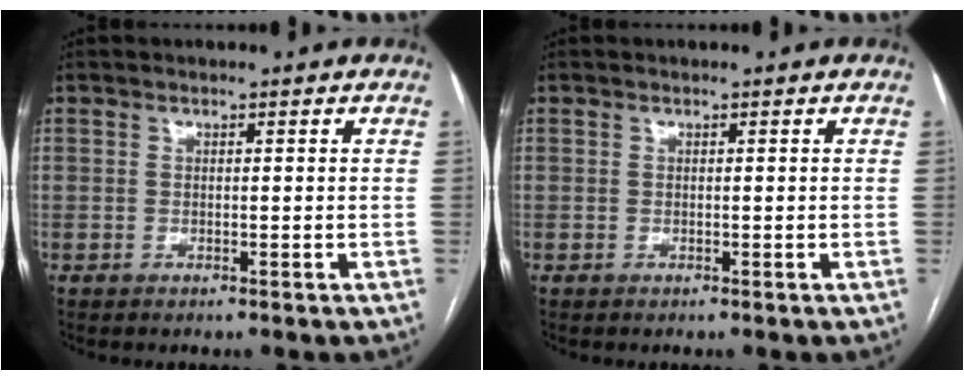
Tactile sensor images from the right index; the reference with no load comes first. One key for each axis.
{"total": 0.0}